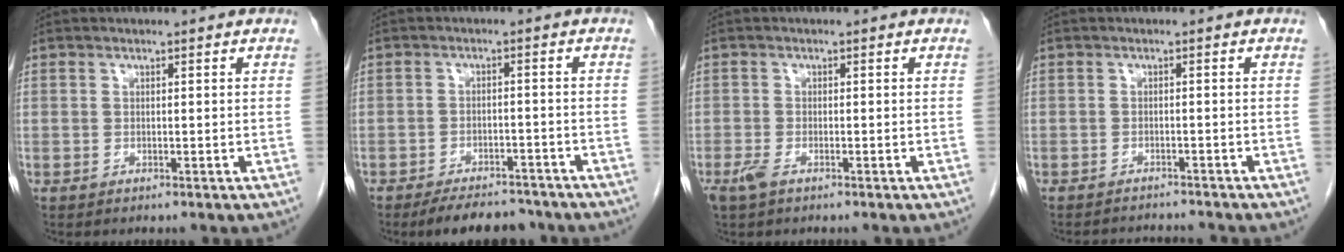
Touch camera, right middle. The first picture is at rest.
{"total": 8.0, "force": [-7.1, 2.7, 2.6], "torque": [-0.030, -0.001, -0.100]}
{"total": 2.1, "force": [-1.3, 0.7, 1.5], "torque": [-0.039, -0.004, -0.024]}
{"total": 4.0, "force": [-4.0, 0.0, 0.2], "torque": [0.004, -0.004, -0.058]}